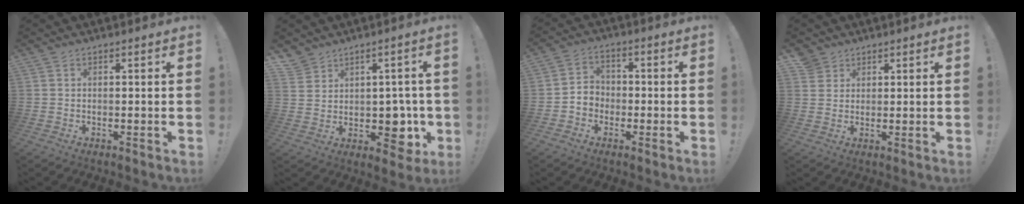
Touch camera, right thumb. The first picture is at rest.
{"total": 8.4, "force": [1.5, 7.4, 3.7], "torque": [-0.029, -0.025, 0.044]}
{"total": 5.4, "force": [-2.5, 4.7, 1.2], "torque": [-0.022, 0.023, -0.043]}
{"total": 3.7, "force": [2.5, 2.7, 0.1], "torque": [0.001, -0.012, 0.047]}